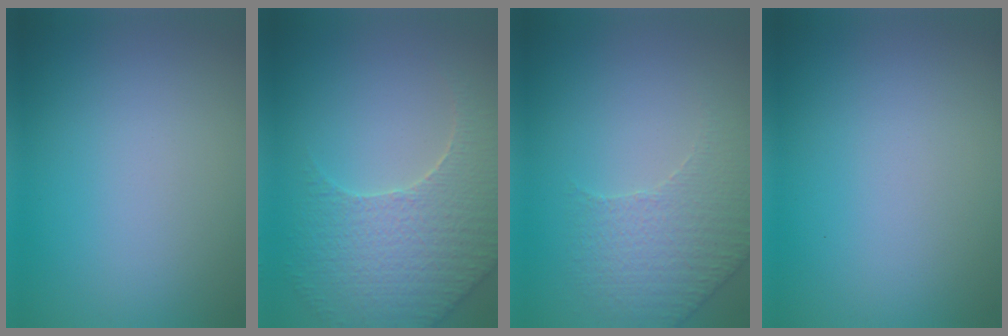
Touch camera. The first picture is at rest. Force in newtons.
{"total": 5.1, "press": 4.7, "slide": 2.1}
{"total": 2.2, "press": 2.0, "slide": 1.0}
{"total": 0.0}